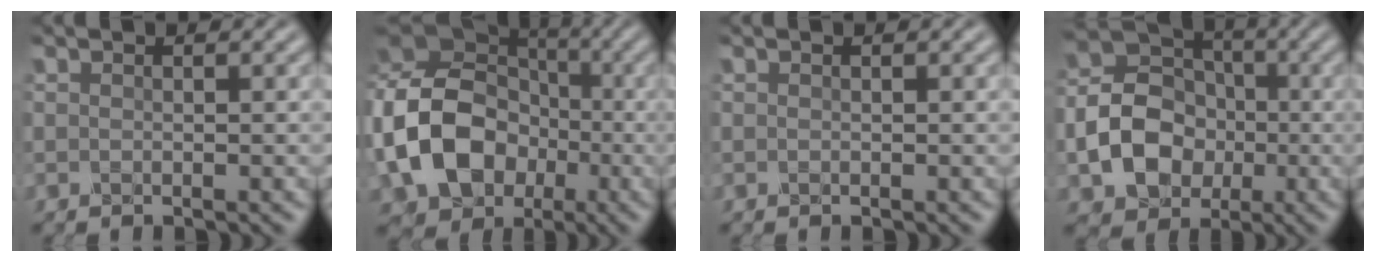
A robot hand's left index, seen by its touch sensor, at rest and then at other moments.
{"total": 13.3, "force": [-2.8, 10.3, 7.8], "torque": [-0.174, -0.010, -0.057]}
{"total": 0.0}
{"total": 8.5, "force": [-1.8, 6.9, 4.6], "torque": [-0.083, -0.005, -0.044]}